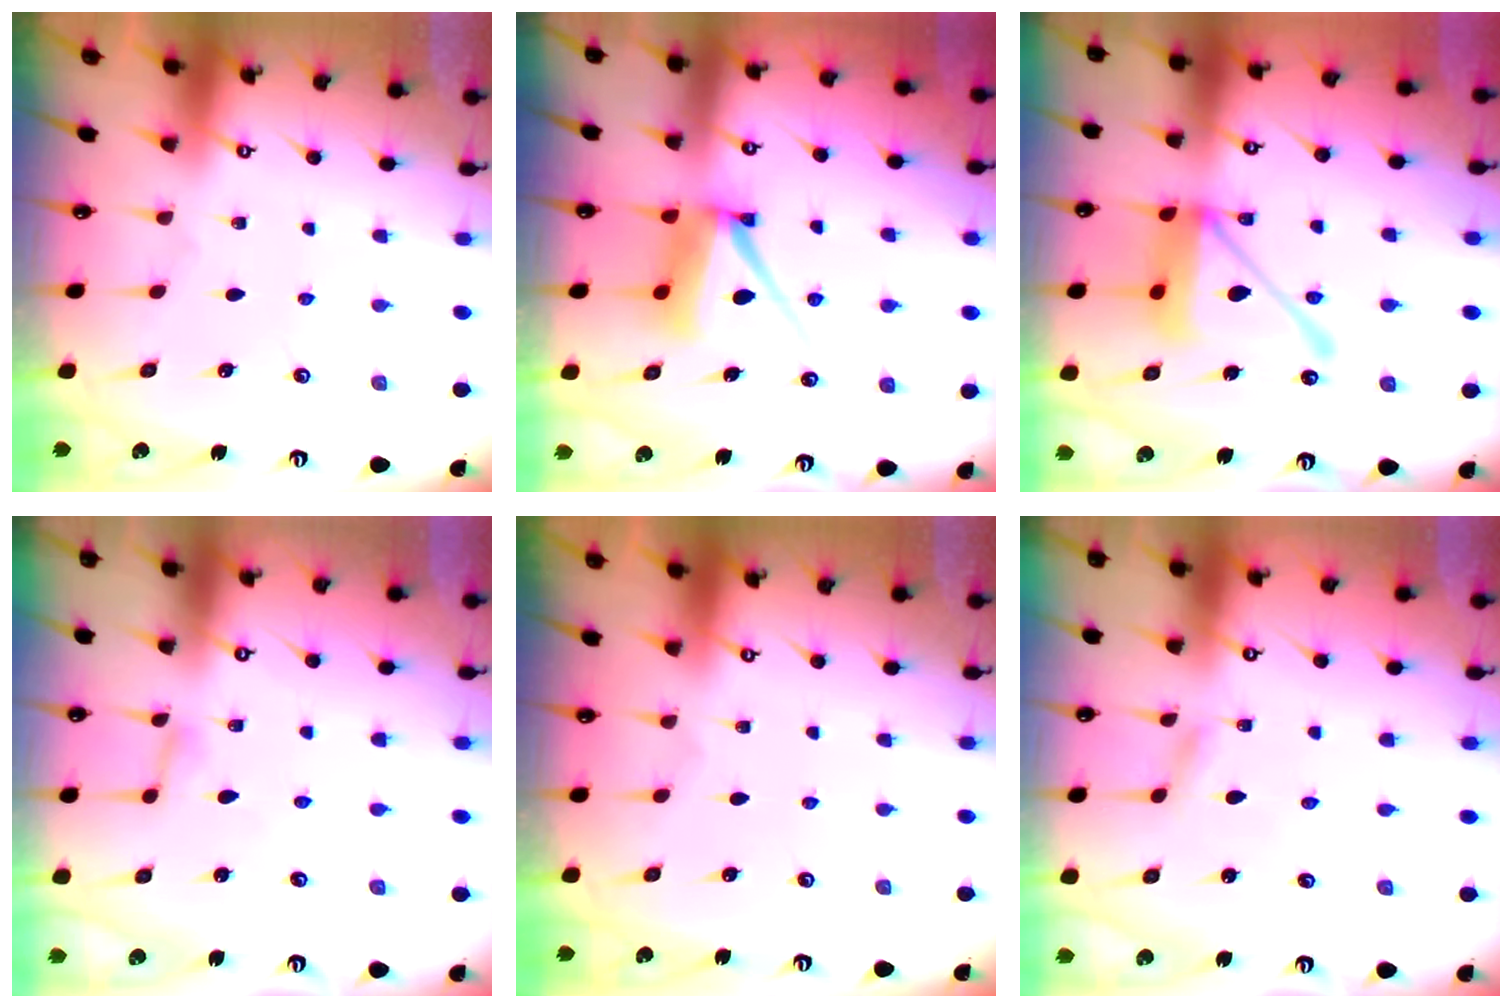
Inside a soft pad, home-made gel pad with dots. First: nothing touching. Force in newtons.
{"total": 8.8, "press": 8.7, "slide": 1.0}
{"total": 15.7, "press": 15.6, "slide": 2.0}
{"total": 2.4, "press": 2.4, "slide": 0.1}
{"total": 0.0}
{"total": 2.5, "press": 2.5, "slide": 0.3}